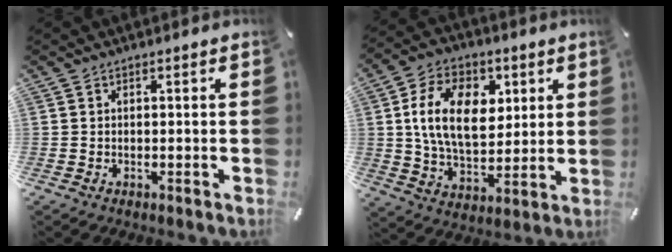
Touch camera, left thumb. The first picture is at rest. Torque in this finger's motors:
{"motor_torque": [1.36, 1.74, 1.50, -1.27, 0.42]}